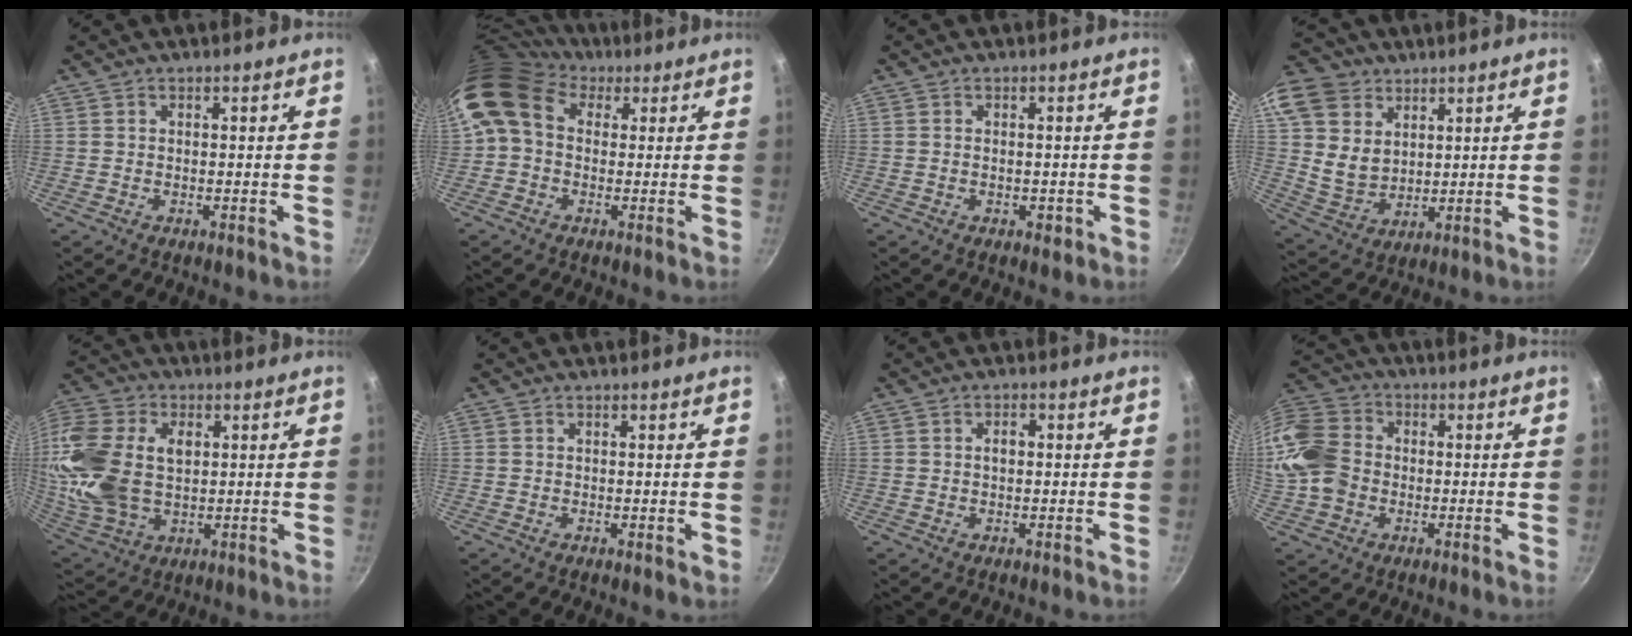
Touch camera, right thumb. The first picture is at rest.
{"total": 11.4, "force": [2.7, 8.8, 6.8], "torque": [-0.121, 0.019, 0.025]}
{"total": 1.6, "force": [-0.6, 0.9, 1.1], "torque": [-0.015, -0.001, -0.008]}
{"total": 16.0, "force": [7.3, 12.5, 7.0], "torque": [-0.142, -0.010, 0.148]}
{"total": 22.3, "force": [2.9, 15.2, 16.1], "torque": [-0.346, 0.010, 0.058]}
{"total": 0.6, "force": [0.1, 0.1, 0.6], "torque": [-0.009, -0.002, 0.001]}
{"total": 2.0, "force": [0.1, 1.3, 1.5], "torque": [-0.018, 0.007, 0.001]}
{"total": 15.7, "force": [-1.5, 12.9, 8.7], "torque": [-0.176, 0.031, -0.042]}